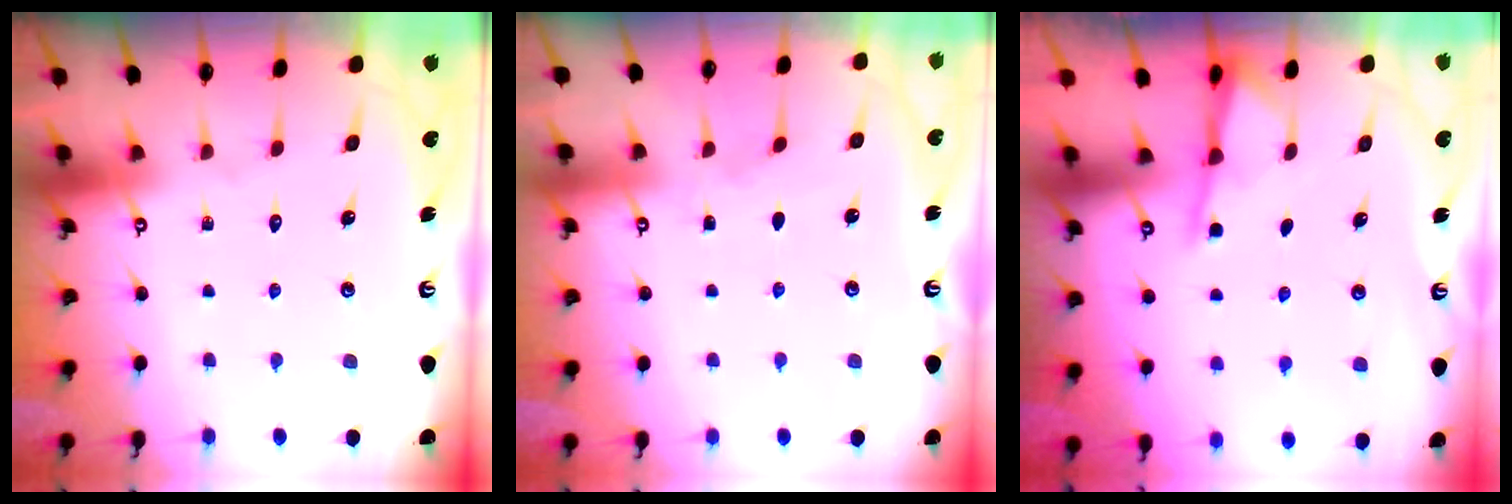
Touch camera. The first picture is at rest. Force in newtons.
{"total": 1.6, "press": 1.6, "slide": 0.3}
{"total": 2.0, "press": 2.0, "slide": 0.4}